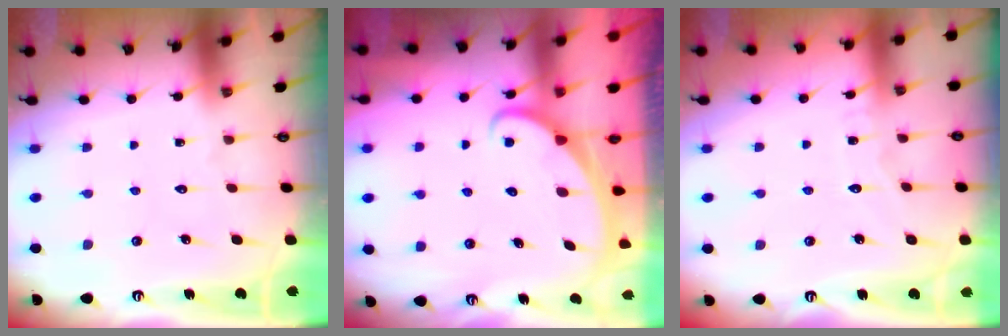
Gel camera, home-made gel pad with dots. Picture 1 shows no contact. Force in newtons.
{"total": 2.2, "press": 2.2, "slide": 0.1}
{"total": 3.7, "press": 3.6, "slide": 0.4}